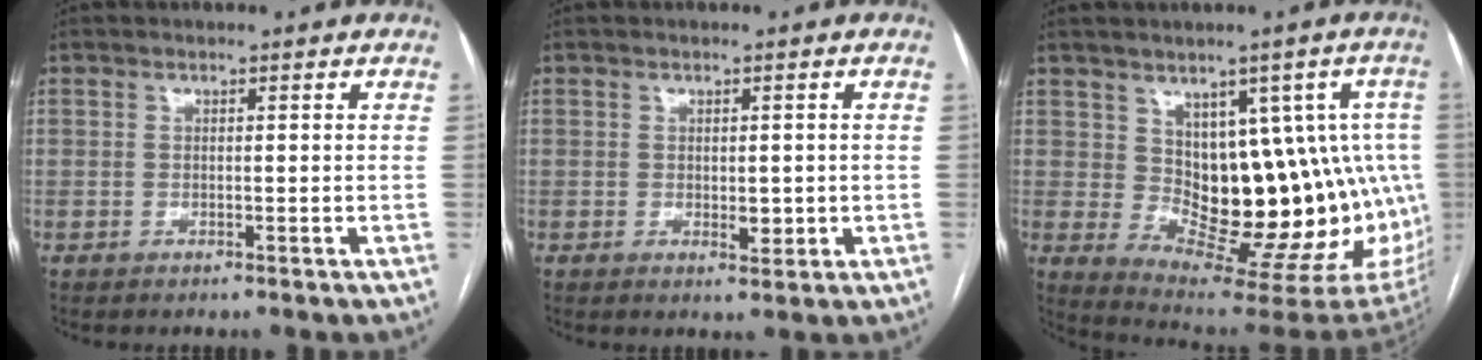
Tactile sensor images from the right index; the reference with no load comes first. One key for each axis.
{"total": 2.5, "fx": -0.2, "fy": 1.4, "fz": 2.1, "tx": -0.027, "ty": -0.004, "tz": 0.004}
{"total": 16.3, "fx": 1.4, "fy": 8.4, "fz": 13.9, "tx": -0.142, "ty": 0.016, "tz": 0.039}